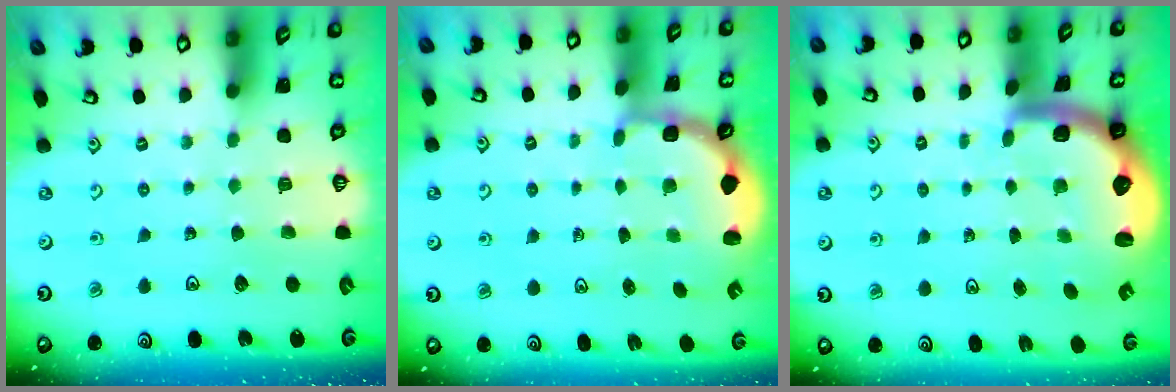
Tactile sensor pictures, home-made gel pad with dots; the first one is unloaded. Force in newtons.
{"total": 2.5, "press": 1.9, "slide": 1.6}
{"total": 2.9, "press": 2.6, "slide": 1.4}